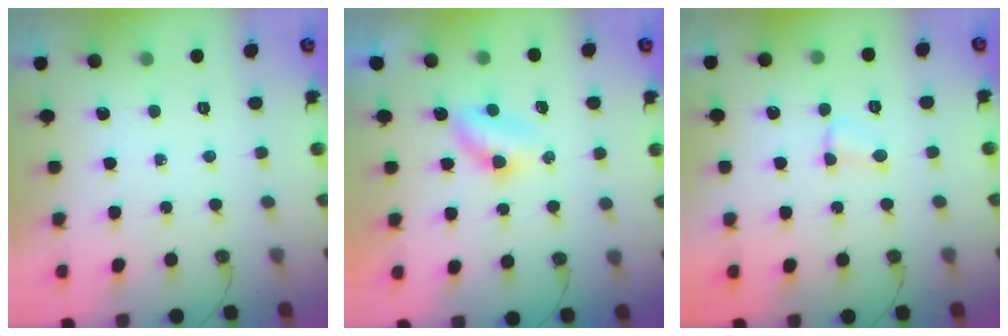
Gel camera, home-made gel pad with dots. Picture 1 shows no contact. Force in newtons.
{"total": 3.4, "press": 3.4, "slide": 0.5}
{"total": 3.7, "press": 3.7, "slide": 0.4}